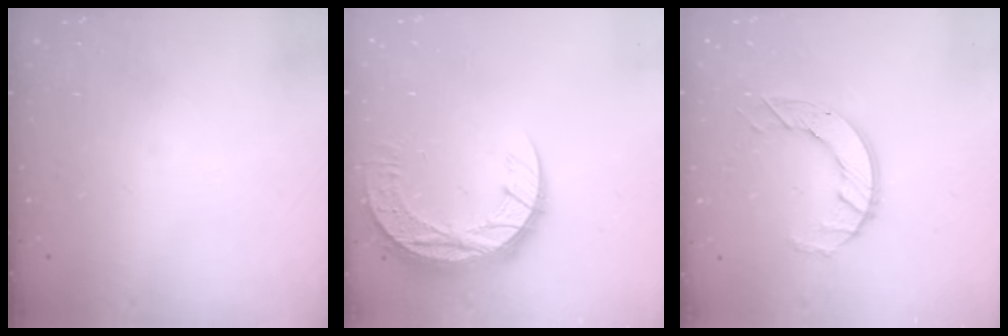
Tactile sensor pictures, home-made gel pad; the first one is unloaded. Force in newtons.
{"total": 12.2, "press": 12.2, "slide": 0.9}
{"total": 7.4, "press": 7.4, "slide": 0.5}